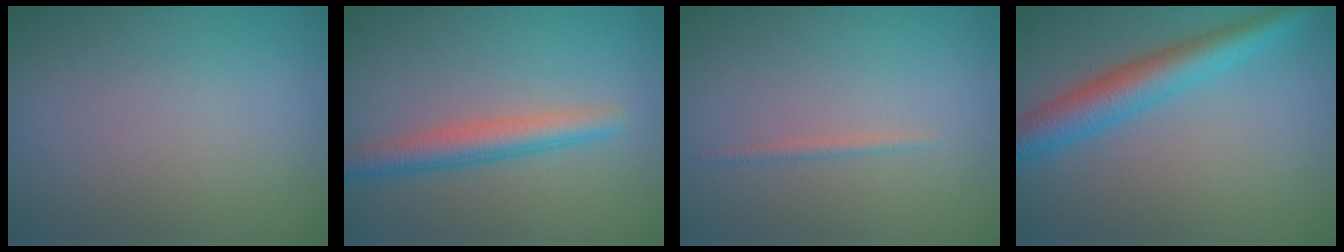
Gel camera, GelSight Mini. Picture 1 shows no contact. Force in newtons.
{"total": 3.3, "press": 3.3, "slide": 0.1}
{"total": 0.7, "press": 0.7, "slide": 0.1}
{"total": 4.8, "press": 4.8, "slide": 0.1}